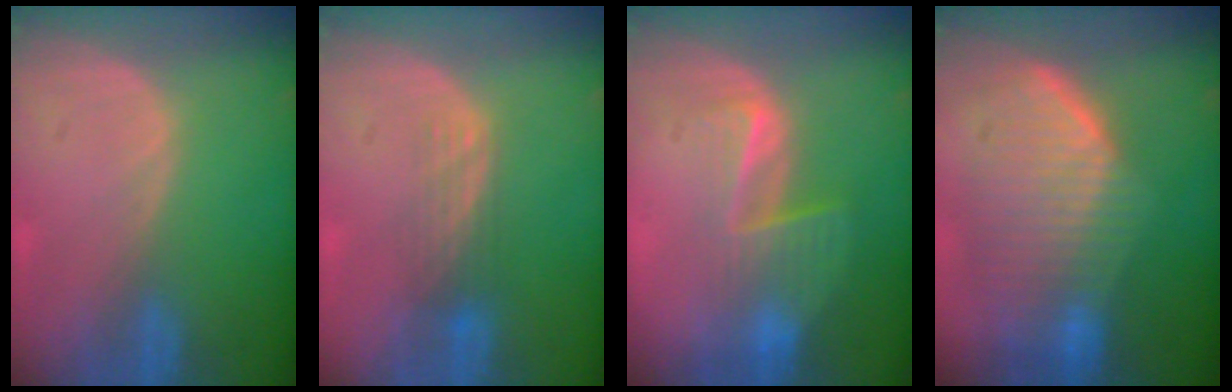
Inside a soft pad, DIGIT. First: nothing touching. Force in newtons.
{"total": 3.6, "press": 3.0, "slide": 2.0}
{"total": 6.9, "press": 6.0, "slide": 3.5}
{"total": 10.2, "press": 9.0, "slide": 4.9}